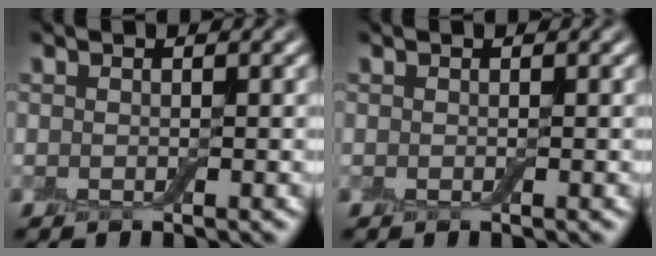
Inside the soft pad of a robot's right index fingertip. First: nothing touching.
{"total": 0.0}